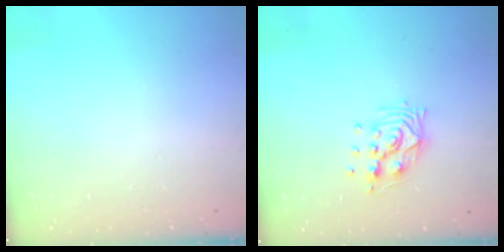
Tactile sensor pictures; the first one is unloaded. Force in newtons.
{"total": 9.5, "press": 9.5, "slide": 0.4}